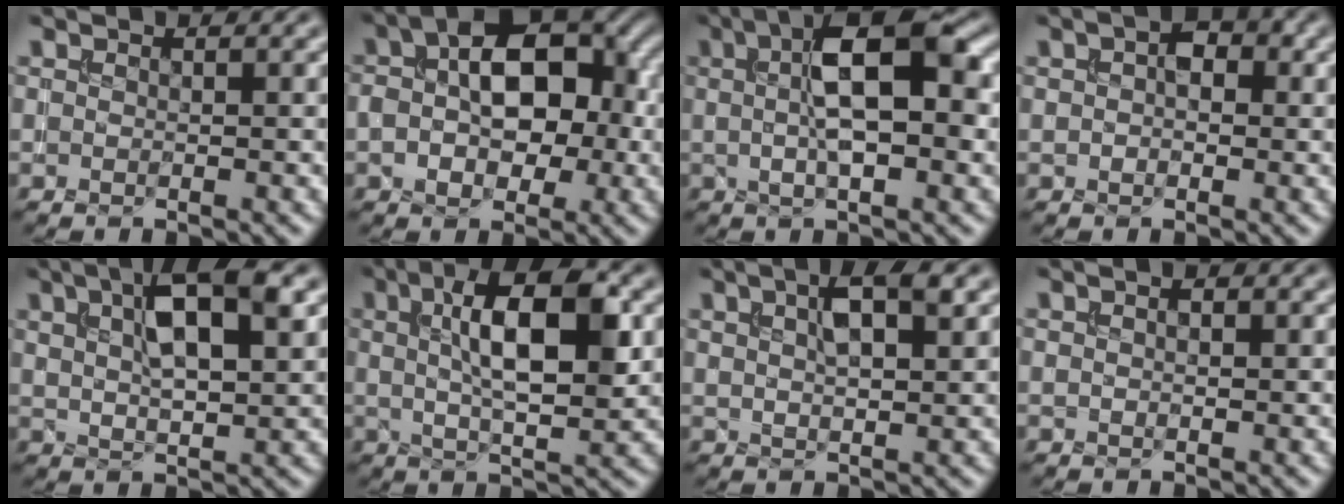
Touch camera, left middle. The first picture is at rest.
{"total": 9.1, "force": [0.6, 5.4, 7.3], "torque": [-0.113, 0.020, -0.002]}
{"total": 8.2, "force": [1.4, 2.7, 7.6], "torque": [-0.123, 0.014, 0.014]}
{"total": 2.6, "force": [0.6, 1.6, 1.9], "torque": [-0.031, 0.008, 0.004]}
{"total": 7.6, "force": [3.3, 2.6, 6.4], "torque": [-0.111, 0.011, 0.054]}
{"total": 8.9, "force": [2.0, 3.0, 8.1], "torque": [-0.123, 0.010, 0.027]}
{"total": 4.5, "force": [2.0, 1.5, 3.7], "torque": [-0.067, 0.009, 0.036]}
{"total": 0.9, "force": [0.4, 0.4, 0.8], "torque": [-0.012, 0.002, 0.007]}